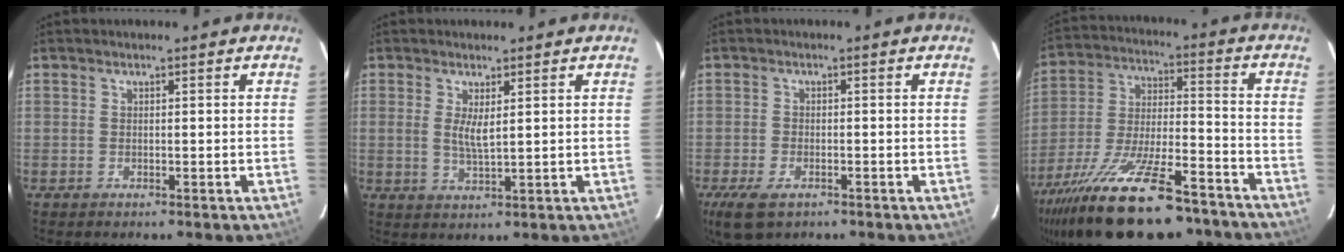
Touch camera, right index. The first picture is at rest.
{"total": 3.5, "force": [1.0, 0.8, 3.3], "torque": [-0.062, -0.007, 0.017]}
{"total": 6.5, "force": [-3.9, 3.2, 4.0], "torque": [-0.100, -0.021, -0.071]}
{"total": 27.3, "force": [-20.4, 8.3, 16.2], "torque": [-0.307, -0.047, -0.314]}